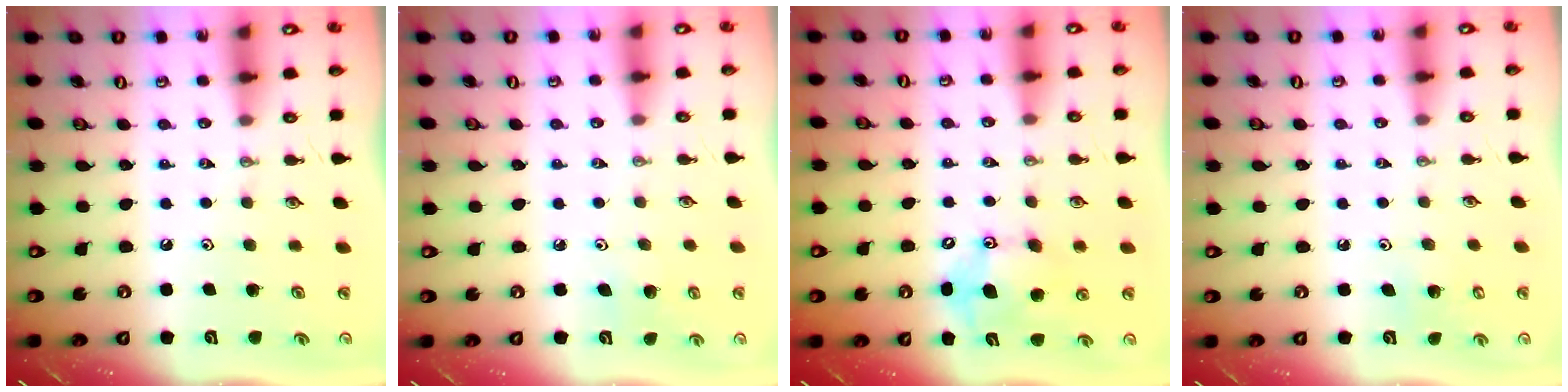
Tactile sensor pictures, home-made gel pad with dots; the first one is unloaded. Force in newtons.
{"total": 3.7, "press": 3.6, "slide": 0.3}
{"total": 12.0, "press": 11.7, "slide": 2.8}
{"total": 4.3, "press": 4.3, "slide": 0.3}